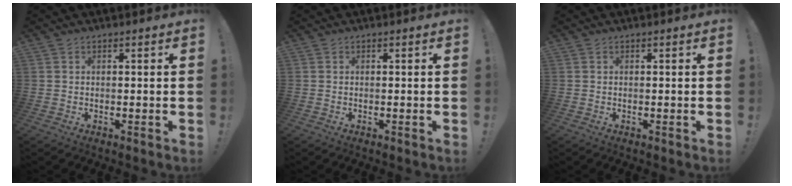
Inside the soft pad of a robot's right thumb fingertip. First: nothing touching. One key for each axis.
{"total": 0.0}
{"total": 0.0}